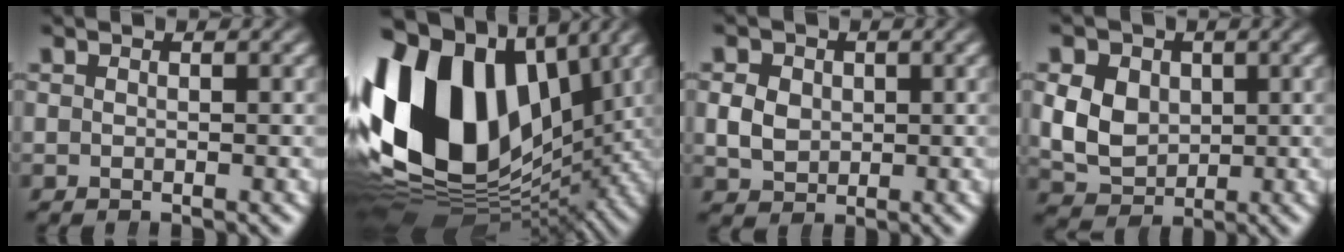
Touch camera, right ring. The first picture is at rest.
{"total": 26.9, "force": [-0.3, 18.1, 19.9], "torque": [-0.348, -0.045, 0.012]}
{"total": 3.7, "force": [0.2, 3.2, 1.8], "torque": [-0.034, -0.007, 0.012]}
{"total": 8.4, "force": [0.3, 7.4, 4.0], "torque": [-0.088, -0.026, 0.012]}